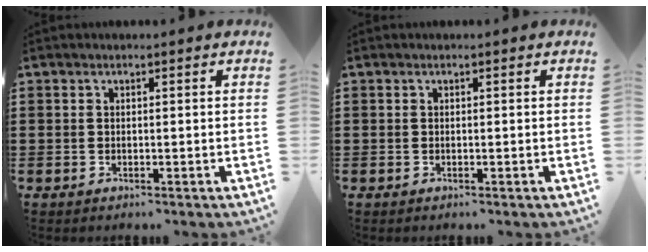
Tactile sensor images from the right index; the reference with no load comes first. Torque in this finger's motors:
{"motor_torque": [0.08, 0.39, 0.00, 0.00]}